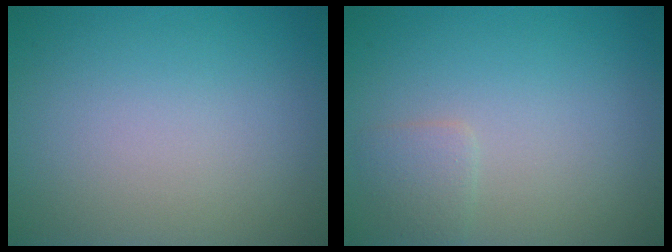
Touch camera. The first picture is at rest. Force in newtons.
{"total": 1.3, "press": 1.3, "slide": 0.0}